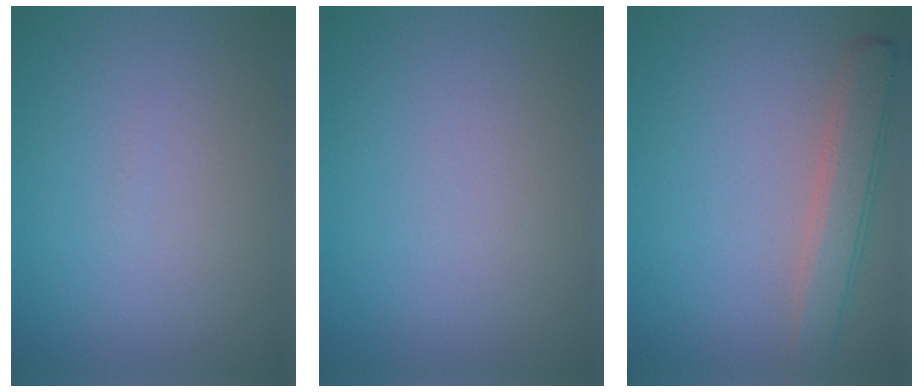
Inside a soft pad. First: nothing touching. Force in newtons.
{"total": 0.0}
{"total": 3.5, "press": 3.5, "slide": 0.2}